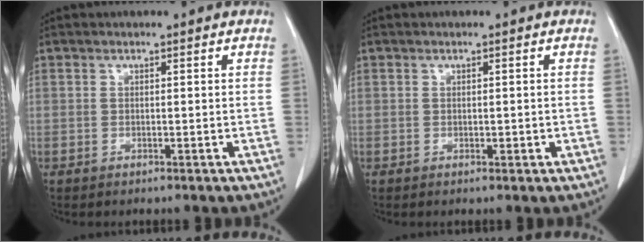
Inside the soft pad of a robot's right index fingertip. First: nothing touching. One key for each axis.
{"total": 1.0, "fx": -0.2, "fy": 0.5, "fz": 0.8, "tx": -0.009, "ty": 0.000, "tz": 0.001}